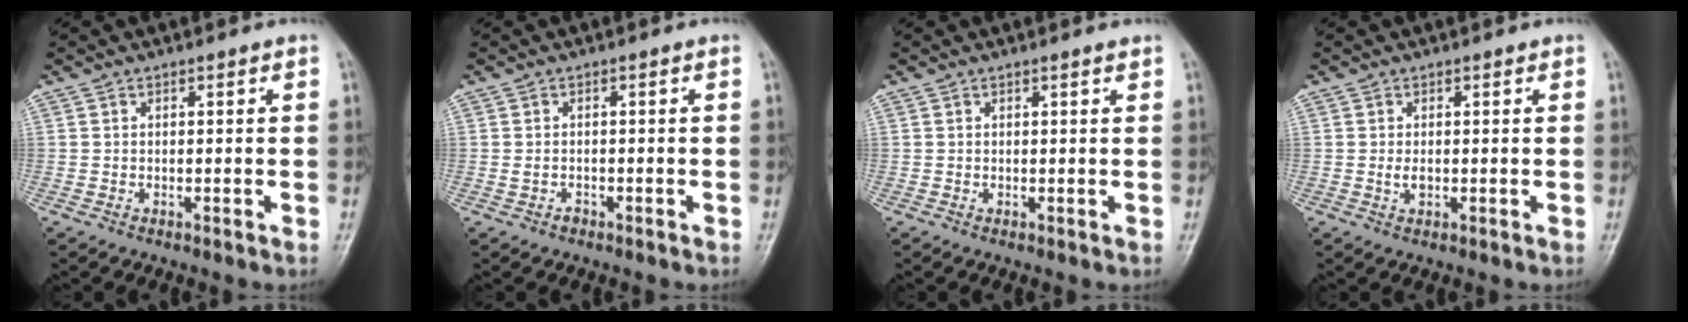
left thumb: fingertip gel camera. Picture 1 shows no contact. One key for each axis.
{"total": 1.0, "fx": -0.5, "fy": 0.7, "fz": 0.5, "tx": -0.014, "ty": 0.008, "tz": -0.006}
{"total": 0.7, "fx": 0.5, "fy": 0.0, "fz": 0.4, "tx": -0.009, "ty": -0.003, "tz": 0.008}
{"total": 1.5, "fx": 0.1, "fy": 0.9, "fz": 1.2, "tx": -0.021, "ty": -0.003, "tz": 0.003}